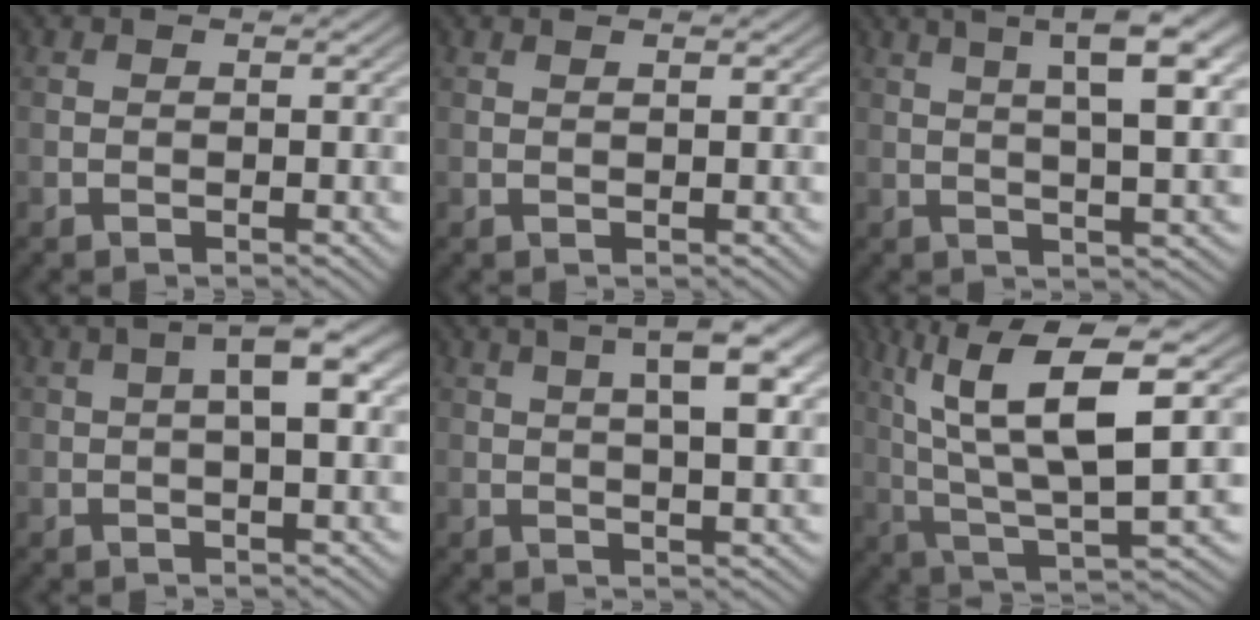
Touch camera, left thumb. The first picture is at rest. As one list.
[{"total": 0.7, "force": [0.1, -0.7, 0.1], "torque": [0.002, 0.002, 0.002]}, {"total": 9.2, "force": [3.7, 1.2, 8.4], "torque": [-0.116, 0.018, 0.058]}, {"total": 4.4, "force": [0.4, 0.5, 4.3], "torque": [-0.063, 0.011, 0.004]}, {"total": 7.2, "force": [2.4, 1.1, 6.7], "torque": [-0.092, 0.012, 0.037]}, {"total": 12.7, "force": [3.9, 3.0, 11.7], "torque": [-0.227, 0.017, 0.077]}]